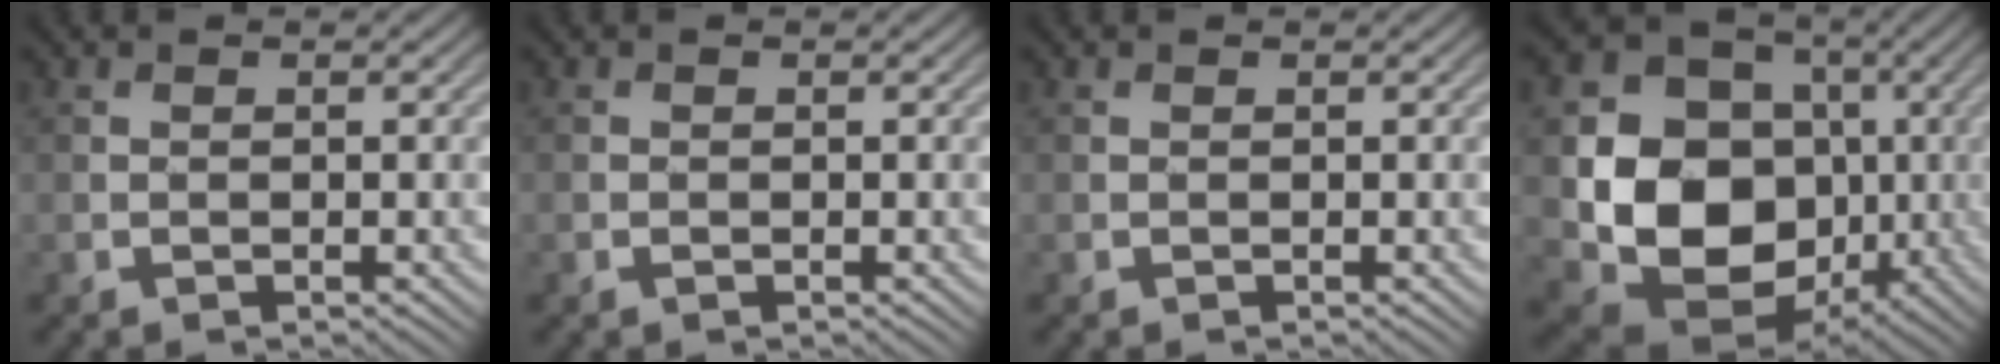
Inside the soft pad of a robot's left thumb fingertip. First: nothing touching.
{"total": 0.5, "force": [-0.2, 0.4, 0.3], "torque": [-0.004, -0.003, -0.003]}
{"total": 0.0}
{"total": 13.7, "force": [-1.4, 11.4, 7.6], "torque": [-0.160, -0.021, -0.031]}